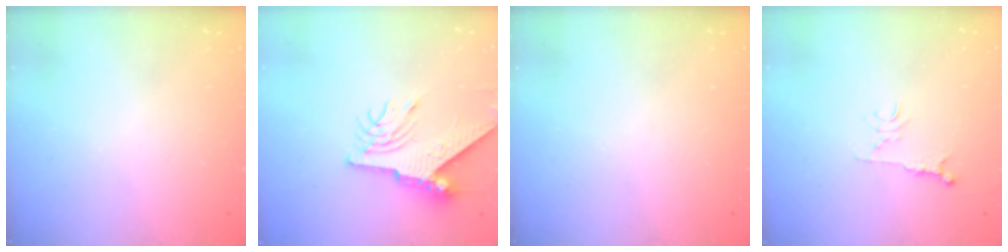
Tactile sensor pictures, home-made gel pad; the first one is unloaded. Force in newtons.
{"total": 9.1, "press": 9.1, "slide": 1.2}
{"total": 0.0}
{"total": 4.3, "press": 4.3, "slide": 0.6}